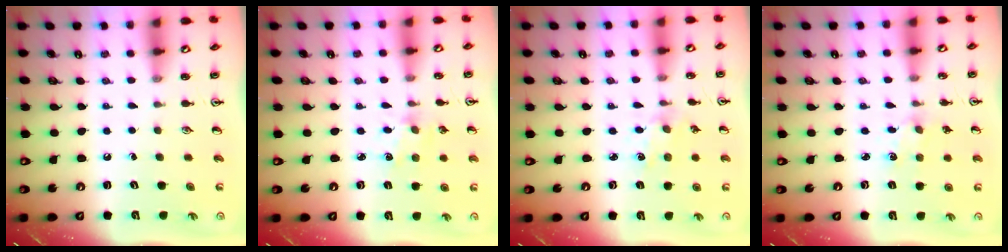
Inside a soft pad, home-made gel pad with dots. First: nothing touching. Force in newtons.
{"total": 2.6, "press": 2.6, "slide": 0.4}
{"total": 2.5, "press": 2.5, "slide": 0.5}
{"total": 3.4, "press": 3.4, "slide": 0.5}